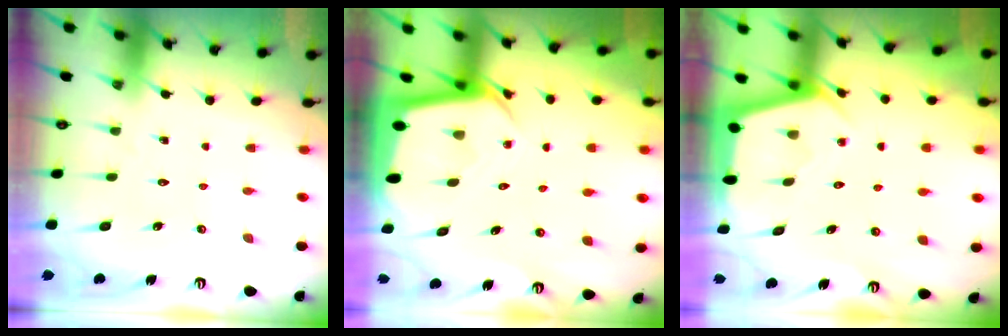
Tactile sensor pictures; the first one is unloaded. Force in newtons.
{"total": 3.3, "press": 3.3, "slide": 0.2}
{"total": 2.9, "press": 2.9, "slide": 0.3}